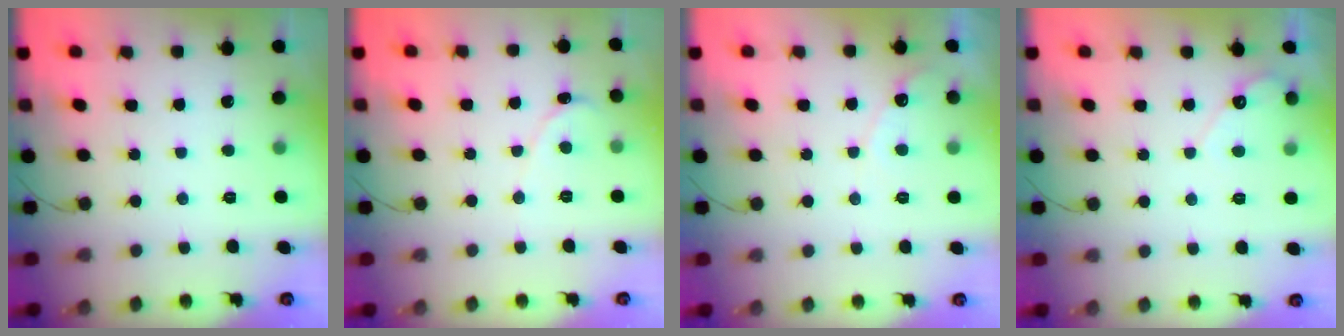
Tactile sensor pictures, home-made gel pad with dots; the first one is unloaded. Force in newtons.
{"total": 0.0}
{"total": 4.2, "press": 4.2, "slide": 0.2}
{"total": 3.8, "press": 3.8, "slide": 0.3}